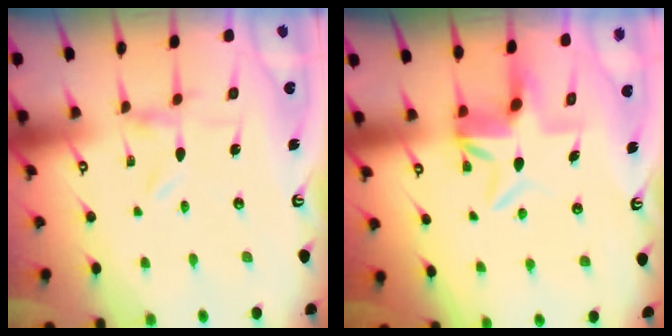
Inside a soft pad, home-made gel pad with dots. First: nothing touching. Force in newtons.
{"total": 6.7, "press": 6.7, "slide": 0.5}